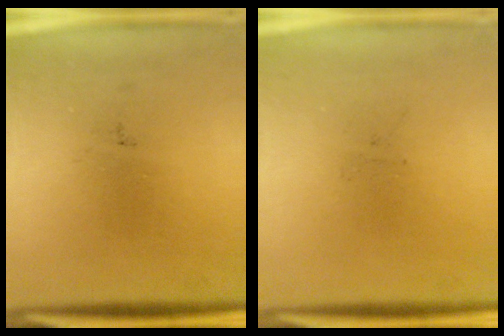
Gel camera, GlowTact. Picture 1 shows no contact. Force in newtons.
{"total": 0.0}